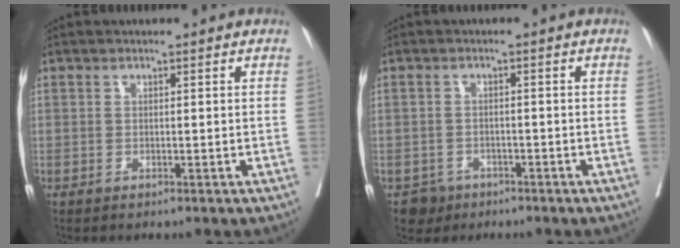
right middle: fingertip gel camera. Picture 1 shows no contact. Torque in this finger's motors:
{"motor_torque": [-0.09, 0.08, -0.02, -0.01]}